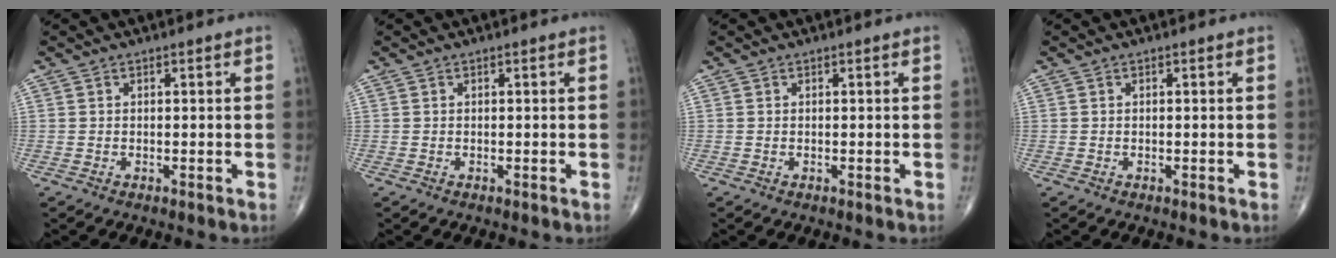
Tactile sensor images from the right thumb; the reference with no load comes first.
{"total": 0.0}
{"total": 0.0}
{"total": 0.0}